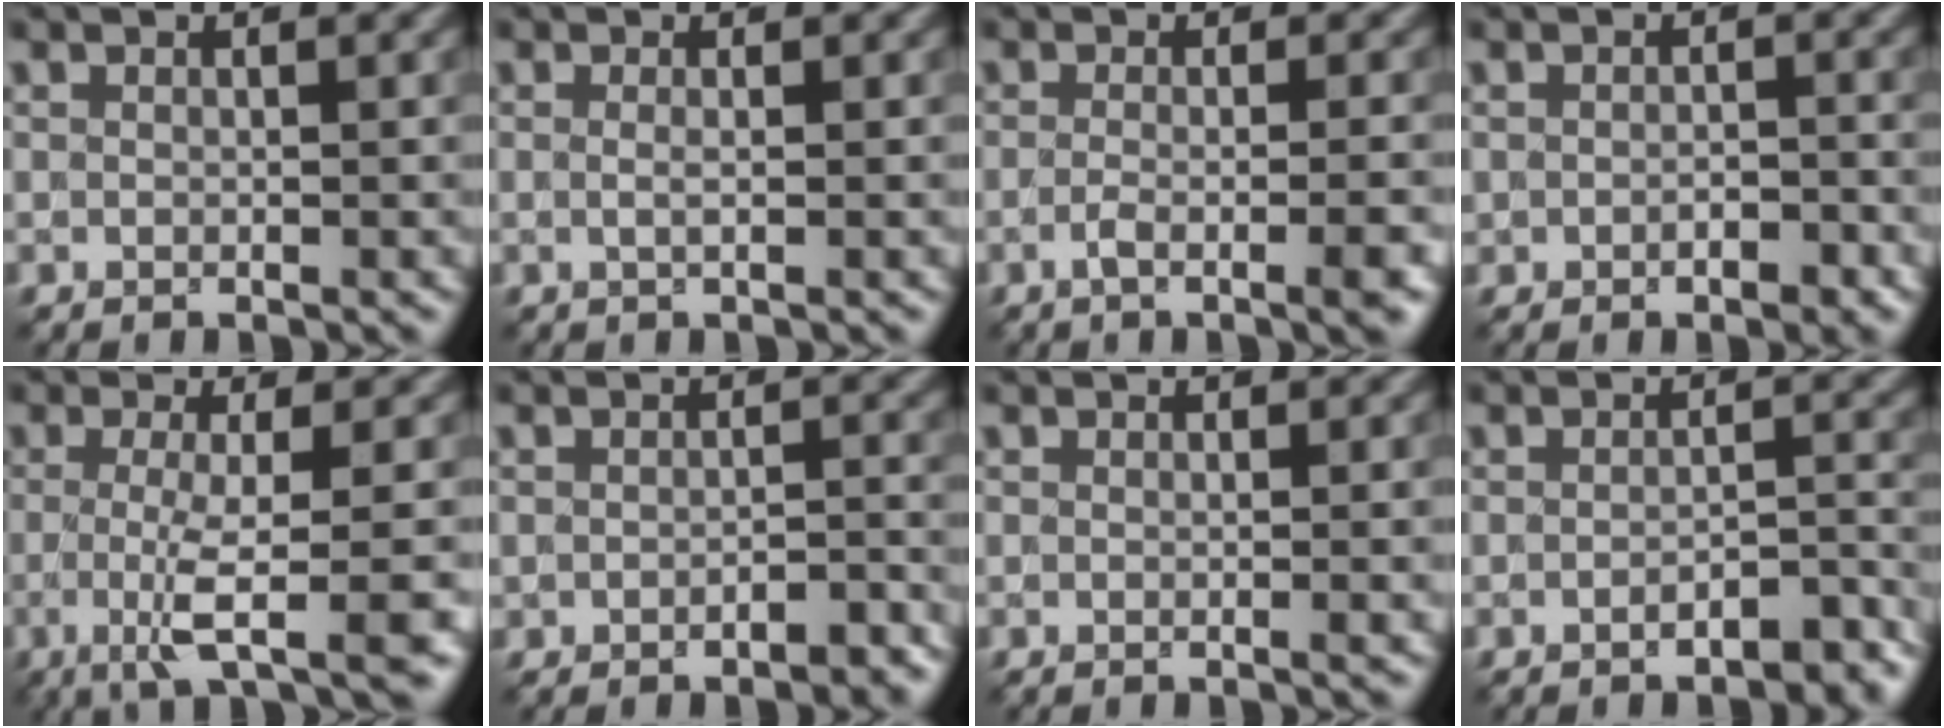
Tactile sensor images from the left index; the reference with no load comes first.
{"total": 0.9, "force": [0.1, 0.3, 0.9], "torque": [-0.017, -0.006, -0.006]}
{"total": 4.1, "force": [-1.5, 1.3, 3.6], "torque": [-0.050, -0.004, -0.033]}
{"total": 1.7, "force": [-0.8, 1.0, 1.2], "torque": [-0.022, 0.002, -0.012]}
{"total": 5.6, "force": [-1.1, 1.4, 5.3], "torque": [-0.092, -0.015, -0.022]}
{"total": 2.0, "force": [-1.3, 0.9, 1.2], "torque": [-0.021, 0.007, -0.018]}
{"total": 1.6, "force": [0.0, 0.6, 1.5], "torque": [-0.013, -0.002, -0.004]}
{"total": 3.4, "force": [-2.3, 1.1, 2.3], "torque": [-0.035, 0.003, -0.030]}